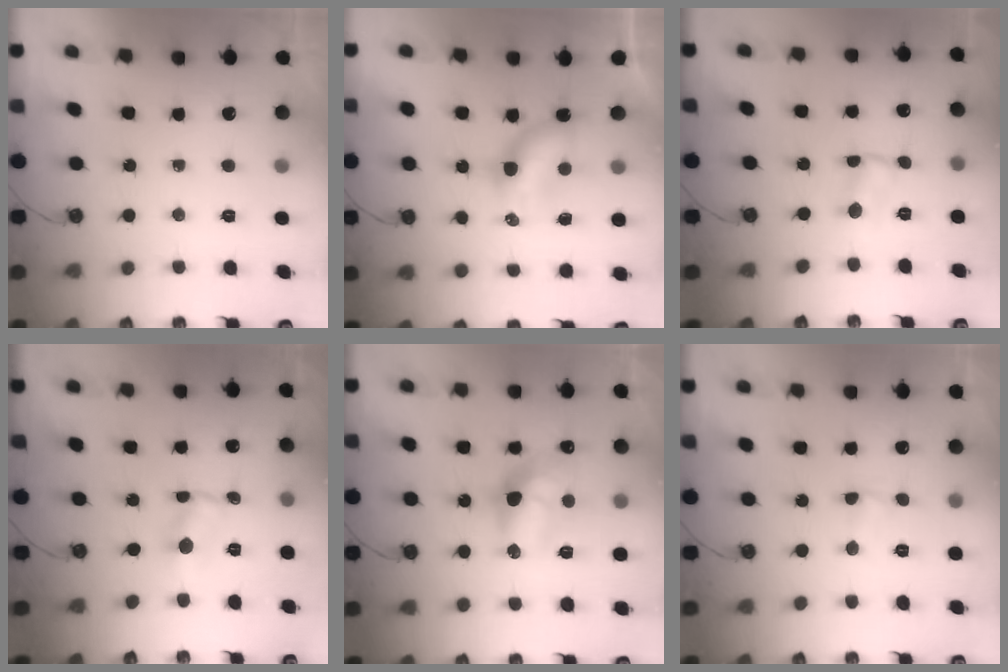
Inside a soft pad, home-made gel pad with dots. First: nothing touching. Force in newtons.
{"total": 6.1, "press": 6.1, "slide": 0.3}
{"total": 1.5, "press": 1.5, "slide": 0.2}
{"total": 0.9, "press": 0.9, "slide": 0.1}
{"total": 12.8, "press": 12.8, "slide": 0.9}
{"total": 2.0, "press": 1.9, "slide": 0.5}